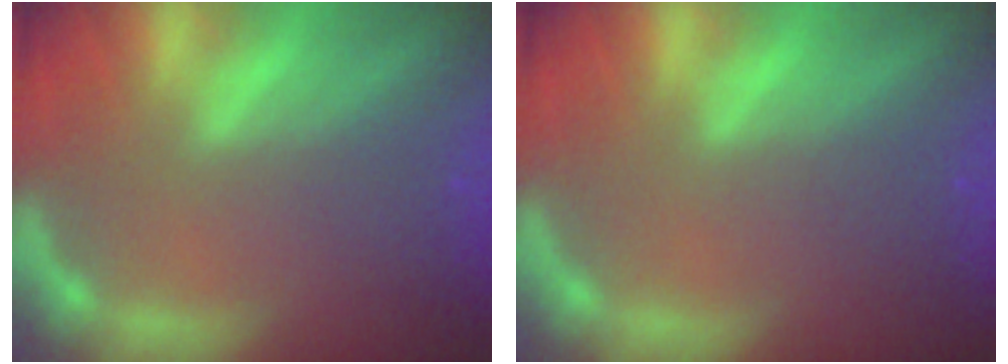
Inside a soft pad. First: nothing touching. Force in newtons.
{"total": 0.0}